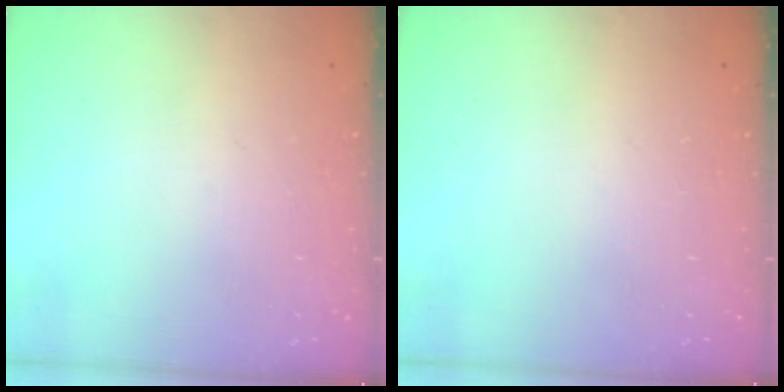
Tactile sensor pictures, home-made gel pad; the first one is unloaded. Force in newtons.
{"total": 0.0}